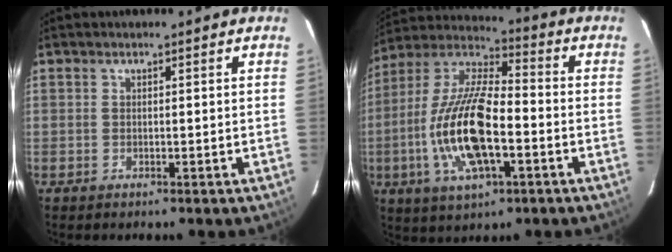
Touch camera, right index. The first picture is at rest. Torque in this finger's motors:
{"motor_torque": [2.14, 0.00, 1.05, 0.21]}